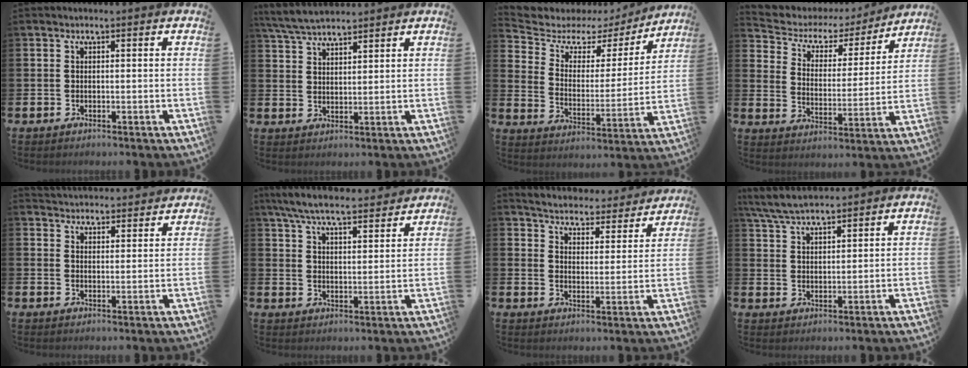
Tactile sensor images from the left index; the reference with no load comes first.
{"total": 5.1, "force": [4.9, 0.8, 1.3], "torque": [-0.046, -0.015, 0.091]}
{"total": 5.9, "force": [4.6, 3.4, 1.5], "torque": [-0.061, -0.033, 0.070]}
{"total": 5.3, "force": [4.2, 3.1, 1.1], "torque": [-0.050, -0.032, 0.064]}
{"total": 4.1, "force": [4.1, 0.5, -0.4], "torque": [-0.003, -0.027, 0.073]}
{"total": 7.5, "force": [7.0, 1.0, 2.5], "torque": [-0.068, -0.041, 0.125]}
{"total": 4.9, "force": [4.9, 0.5, 0.2], "torque": [-0.025, -0.042, 0.081]}
{"total": 5.7, "force": [5.5, 0.9, 1.6], "torque": [-0.054, -0.018, 0.101]}